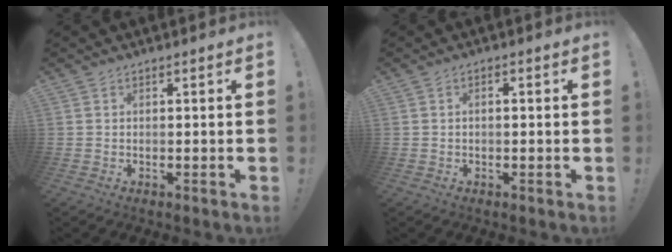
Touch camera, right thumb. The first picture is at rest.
{"total": 1.3, "force": [-0.6, 0.6, 1.0], "torque": [-0.017, 0.005, -0.011]}